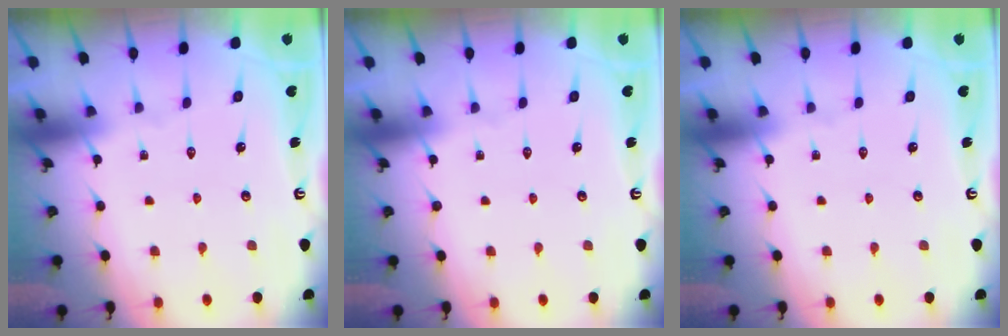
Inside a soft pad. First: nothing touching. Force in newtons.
{"total": 0.0}
{"total": 0.0}